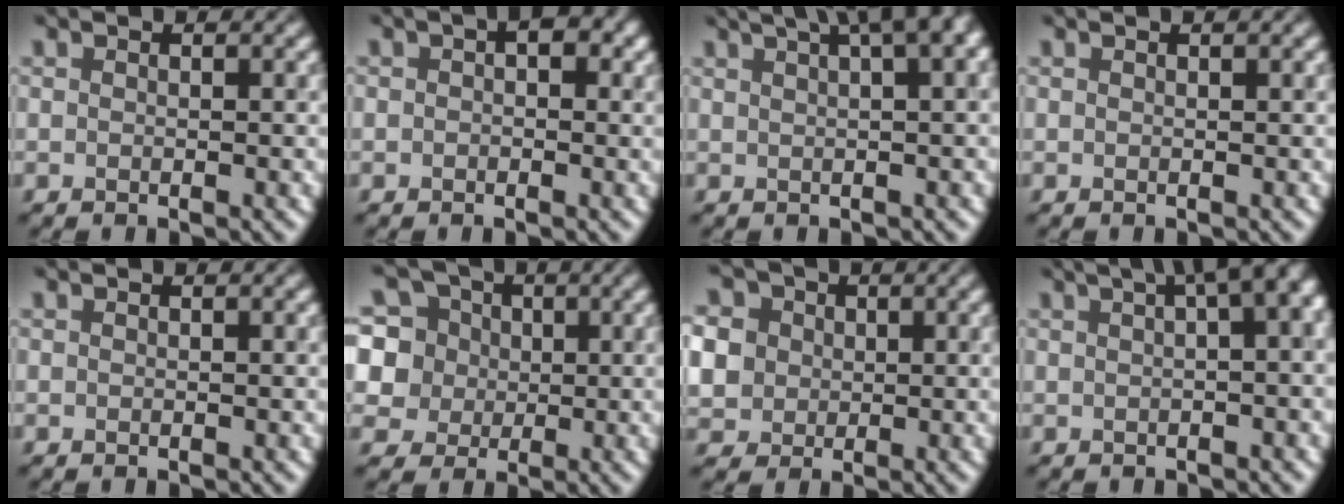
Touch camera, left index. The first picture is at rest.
{"total": 1.8, "force": [0.4, 1.2, 1.3], "torque": [-0.007, 0.009, 0.001]}
{"total": 8.0, "force": [4.3, 2.8, 6.2], "torque": [-0.057, 0.046, 0.051]}
{"total": 0.7, "force": [0.5, 0.1, 0.5], "torque": [-0.006, 0.001, 0.003]}
{"total": 0.0}
{"total": 9.8, "force": [3.1, 8.8, 3.1], "torque": [-0.093, 0.042, 0.045]}
{"total": 7.9, "force": [1.3, 7.3, 2.9], "torque": [-0.074, 0.025, 0.008]}
{"total": 9.4, "force": [3.2, 3.9, 7.9], "torque": [-0.054, 0.042, 0.037]}